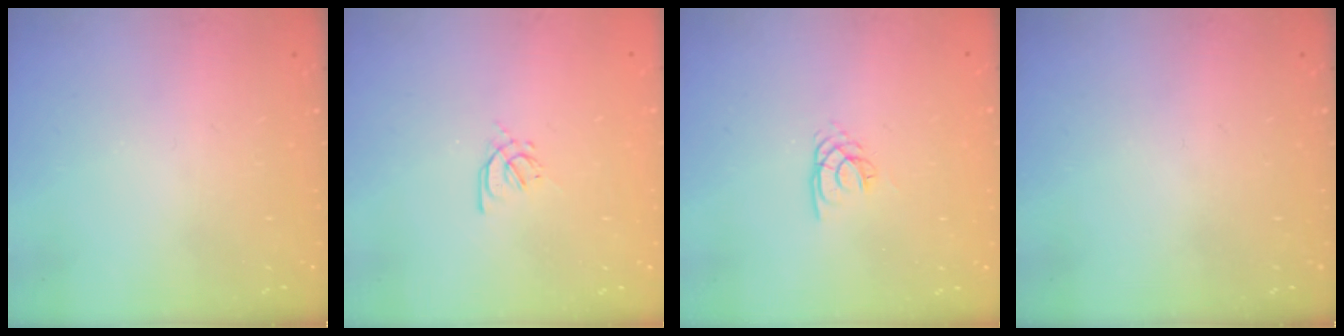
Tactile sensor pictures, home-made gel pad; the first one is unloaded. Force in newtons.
{"total": 2.9, "press": 2.8, "slide": 0.8}
{"total": 2.2, "press": 2.2, "slide": 0.3}
{"total": 0.0}